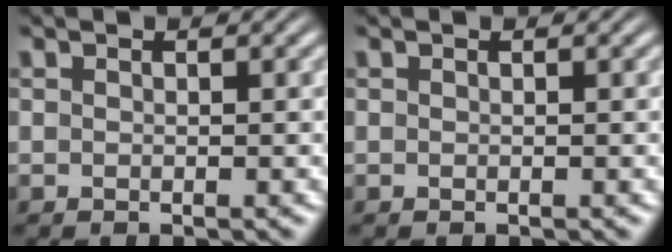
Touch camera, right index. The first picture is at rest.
{"total": 0.0}